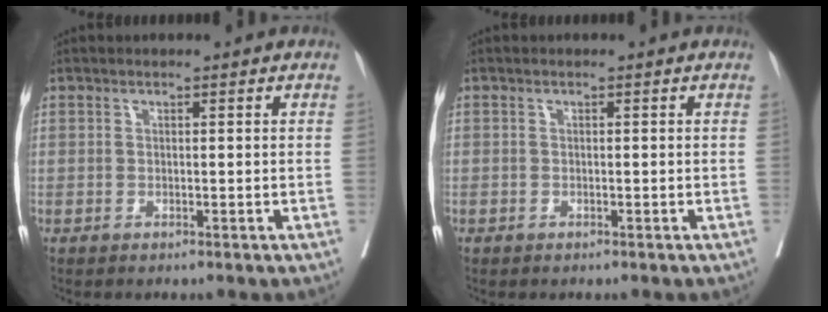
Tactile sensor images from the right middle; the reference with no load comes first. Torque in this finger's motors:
{"motor_torque": [0.97, -1.17, -0.42, -0.21]}